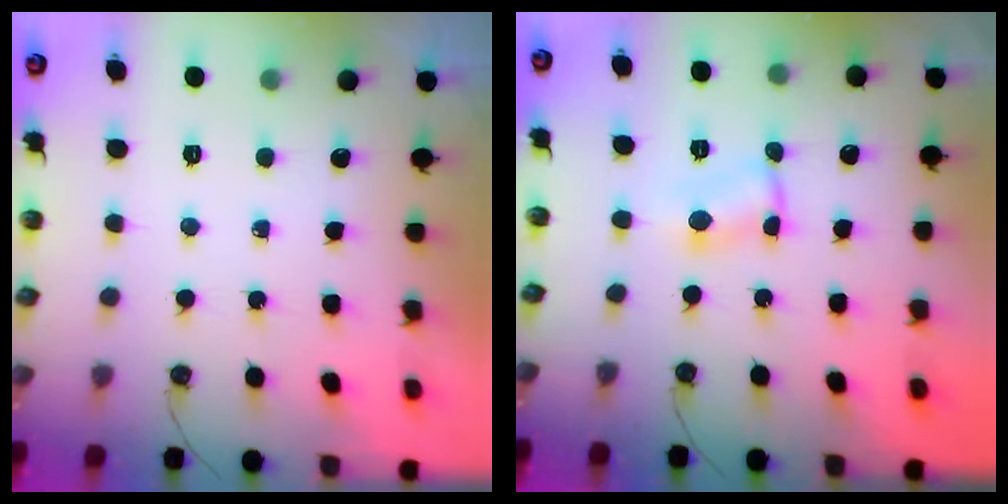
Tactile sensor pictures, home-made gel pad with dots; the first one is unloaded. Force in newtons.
{"total": 3.0, "press": 3.0, "slide": 0.3}